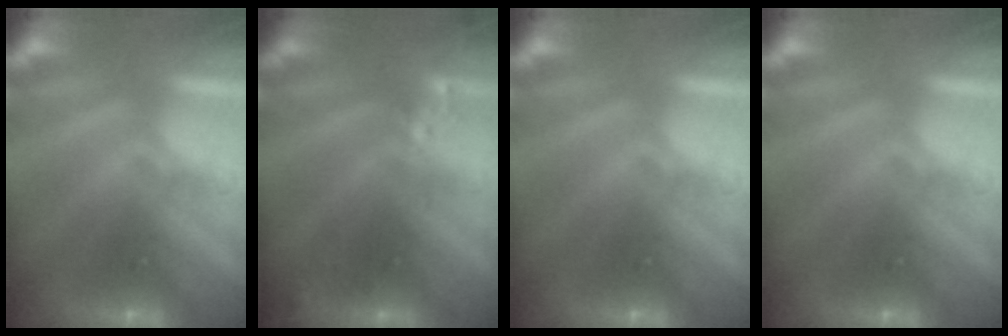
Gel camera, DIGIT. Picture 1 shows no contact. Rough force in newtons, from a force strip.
{"total": 2.4}
{"total": 0.0}
{"total": 0.0}